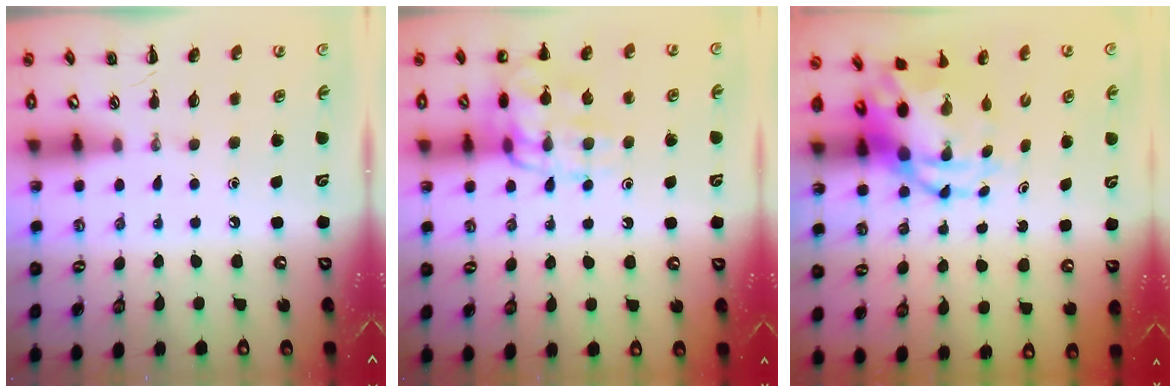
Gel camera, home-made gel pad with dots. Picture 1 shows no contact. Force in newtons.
{"total": 14.5, "press": 14.4, "slide": 1.3}
{"total": 7.5, "press": 7.2, "slide": 1.8}